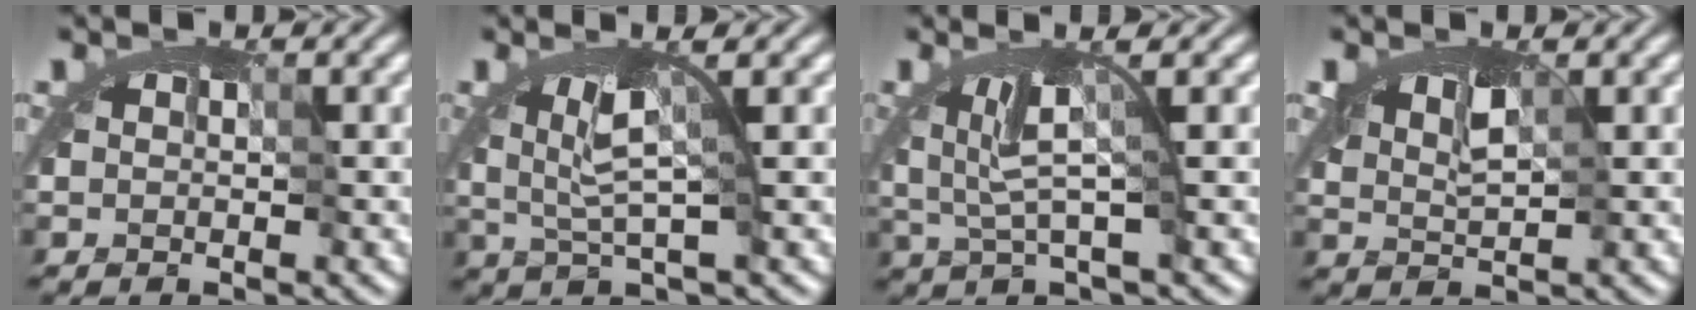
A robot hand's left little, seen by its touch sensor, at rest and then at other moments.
{"total": 2.4, "force": [-0.4, 0.3, 2.4], "torque": [-0.050, -0.013, -0.004]}
{"total": 2.4, "force": [-0.6, -0.2, 2.3], "torque": [-0.049, -0.013, -0.007]}
{"total": 2.1, "force": [0.9, 1.0, 1.6], "torque": [-0.023, 0.006, 0.011]}